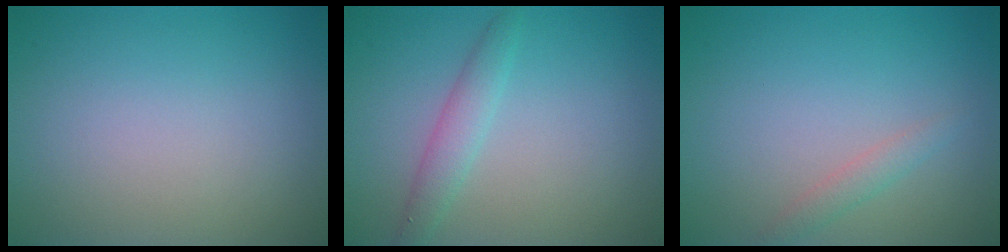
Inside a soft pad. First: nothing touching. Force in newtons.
{"total": 2.0, "press": 2.0, "slide": 0.0}
{"total": 1.3, "press": 1.3, "slide": 0.2}